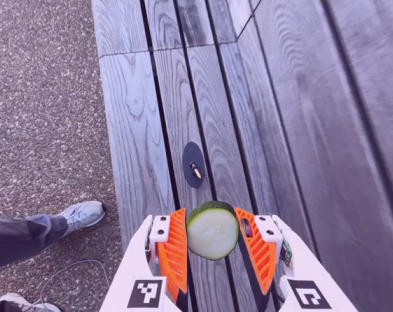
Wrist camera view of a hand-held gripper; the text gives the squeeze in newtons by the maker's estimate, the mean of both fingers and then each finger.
{"total": 12.2, "left": 12.9, "right": 11.5}